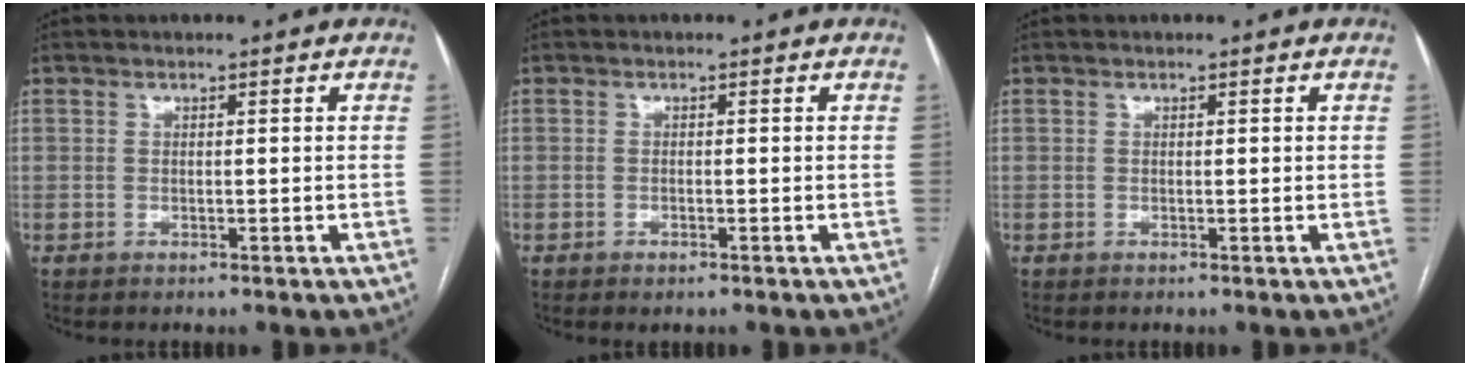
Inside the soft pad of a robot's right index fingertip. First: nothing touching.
{"total": 0.9, "force": [-0.6, 0.2, 0.6], "torque": [-0.012, -0.002, -0.007]}
{"total": 0.0}